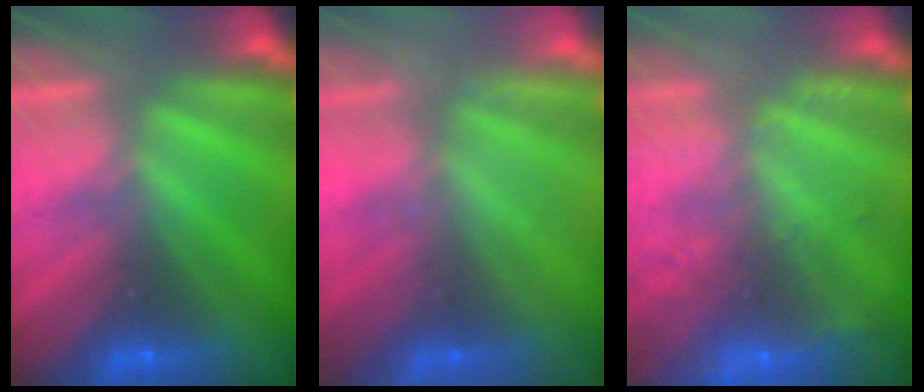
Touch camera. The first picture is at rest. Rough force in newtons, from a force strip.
{"total": 2.1}
{"total": 5.6}